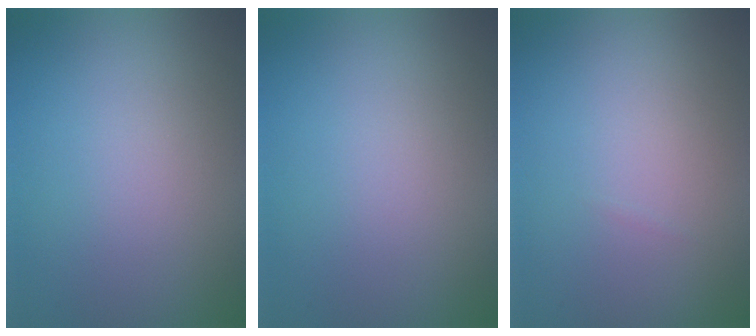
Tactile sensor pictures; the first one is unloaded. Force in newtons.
{"total": 0.0}
{"total": 0.0}